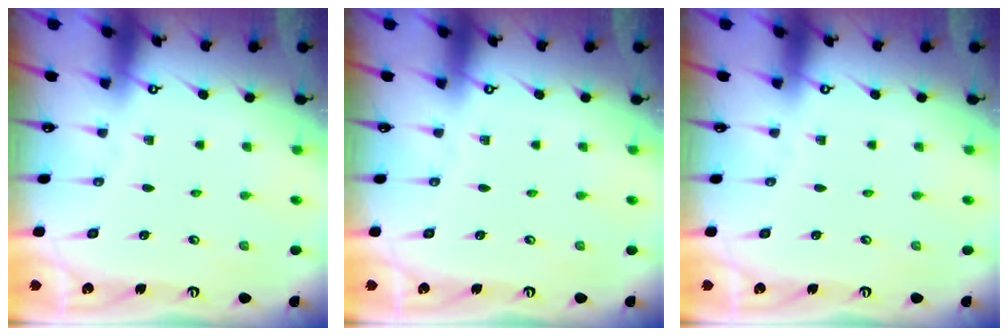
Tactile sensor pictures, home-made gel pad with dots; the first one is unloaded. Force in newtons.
{"total": 0.0}
{"total": 0.0}